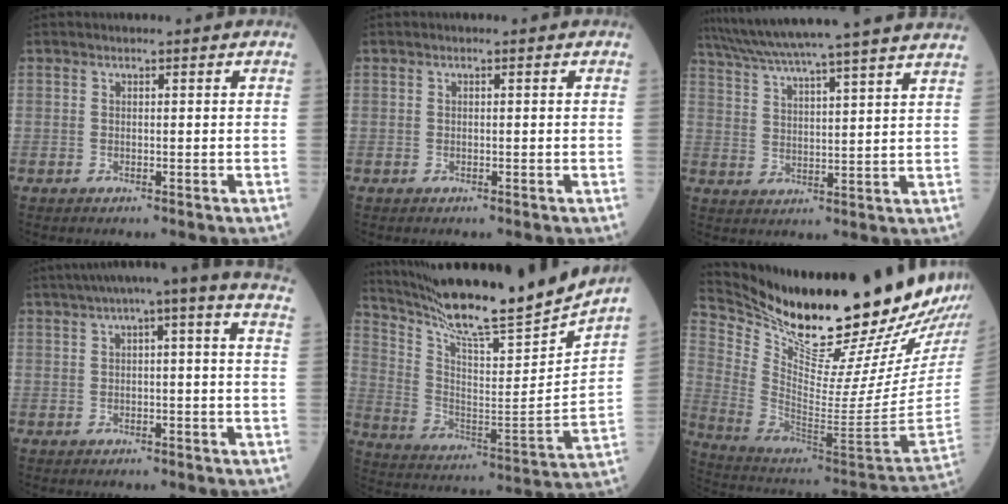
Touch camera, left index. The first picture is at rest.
{"total": 0.0}
{"total": 23.6, "force": [21.0, -1.2, 10.7], "torque": [-0.184, -0.005, 0.291]}
{"total": 8.7, "force": [5.3, 0.1, 6.8], "torque": [-0.103, 0.044, 0.060]}
{"total": 21.0, "force": [19.0, -1.6, 8.7], "torque": [-0.163, -0.064, 0.302]}
{"total": 28.3, "force": [24.4, 1.6, 14.2], "torque": [-0.250, -0.104, 0.375]}